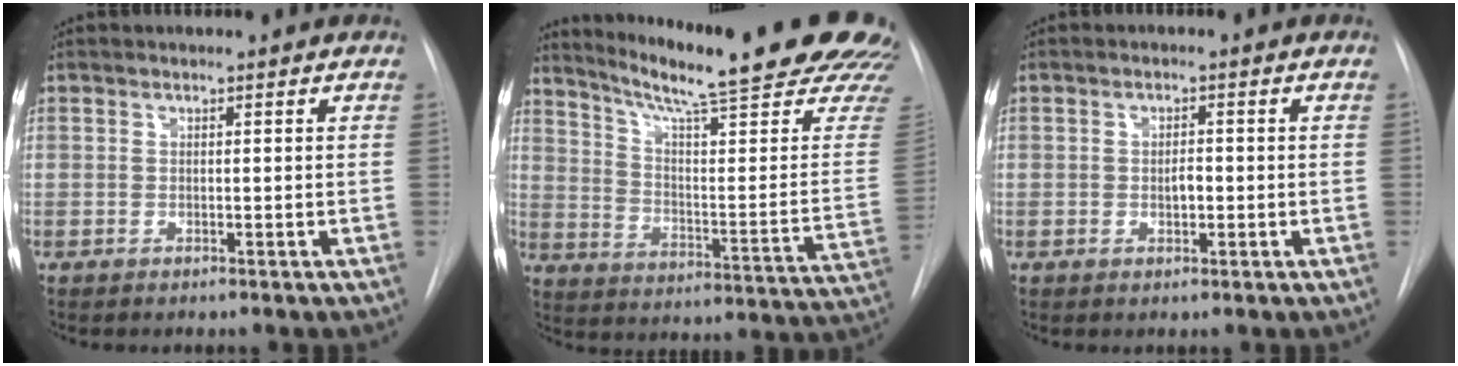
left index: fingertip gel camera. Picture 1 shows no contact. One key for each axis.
{"total": 28.5, "fx": 23.2, "fy": 1.0, "fz": 16.5, "tx": -0.218, "ty": -0.099, "tz": 0.298}
{"total": 2.0, "fx": -1.0, "fy": 0.9, "fz": 1.5, "tx": -0.024, "ty": -0.004, "tz": -0.015}